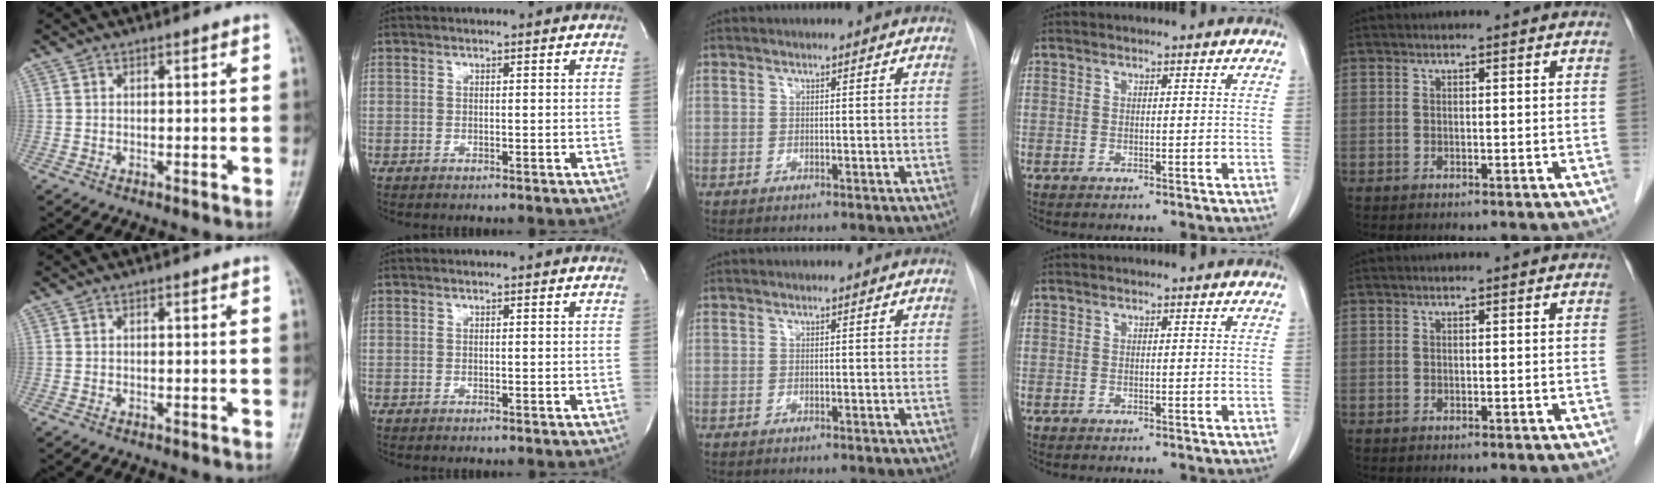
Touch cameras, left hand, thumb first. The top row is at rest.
{}